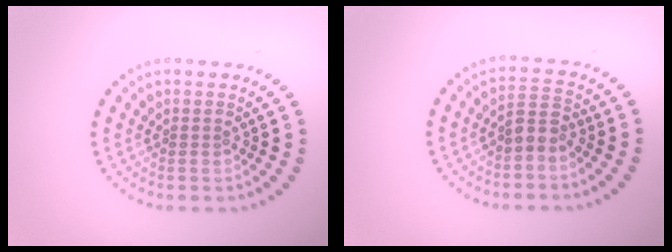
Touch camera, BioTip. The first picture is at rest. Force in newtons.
{"total": 2.1, "press": 1.8, "slide": 1.1}